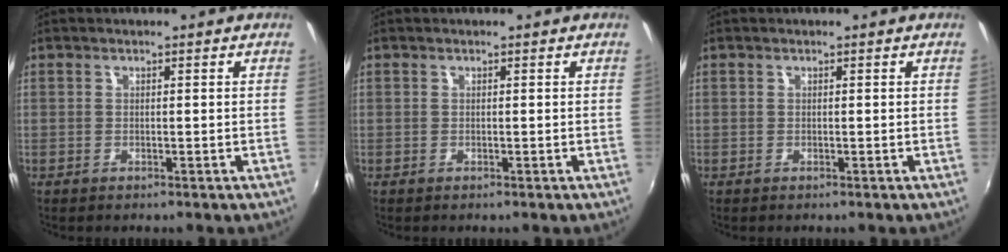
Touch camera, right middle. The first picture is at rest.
{"total": 0.0}
{"total": 0.0}